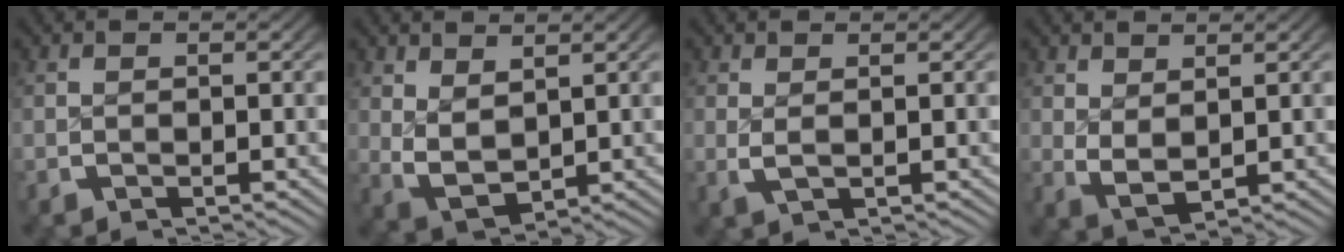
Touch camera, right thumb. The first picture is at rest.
{"total": 5.3, "force": [0.6, 3.8, 3.5], "torque": [-0.087, -0.026, 0.030]}
{"total": 1.4, "force": [0.4, 0.5, 1.2], "torque": [-0.034, -0.009, 0.015]}
{"total": 3.5, "force": [0.7, 2.2, 2.6], "torque": [-0.058, -0.019, 0.028]}